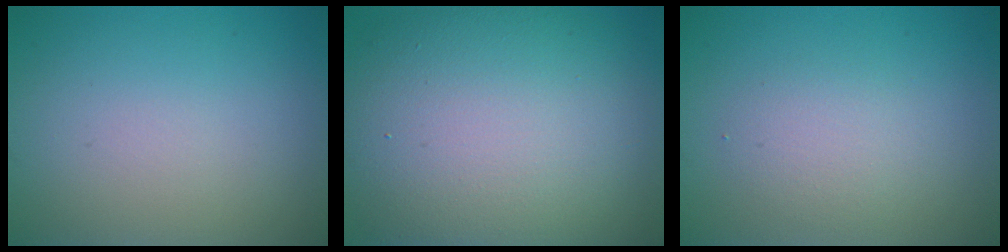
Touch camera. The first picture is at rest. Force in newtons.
{"total": 14.7, "press": 14.7, "slide": 0.9}
{"total": 2.1, "press": 2.1, "slide": 0.0}